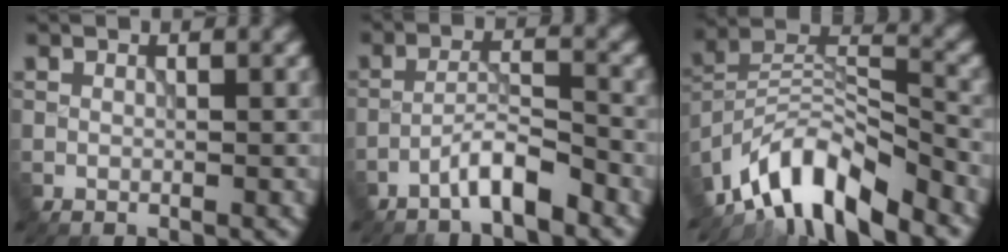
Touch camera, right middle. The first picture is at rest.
{"total": 3.6, "force": [-2.7, 0.5, 2.3], "torque": [-0.039, 0.012, -0.056]}
{"total": 9.2, "force": [-7.2, 2.8, 5.1], "torque": [-0.078, 0.000, -0.145]}